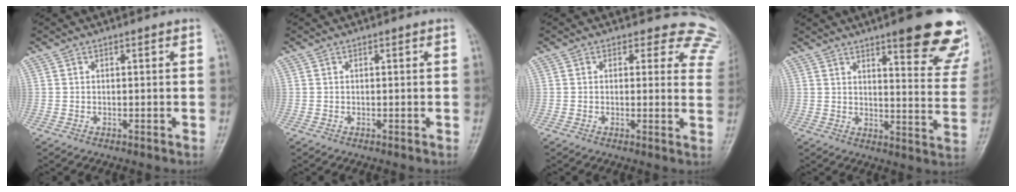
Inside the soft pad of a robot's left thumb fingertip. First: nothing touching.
{"total": 0.0}
{"total": 9.6, "force": [8.2, 4.7, 1.6], "torque": [0.037, -0.039, 0.049]}
{"total": 19.9, "force": [13.1, 4.7, 14.2], "torque": [-0.145, -0.061, 0.158]}